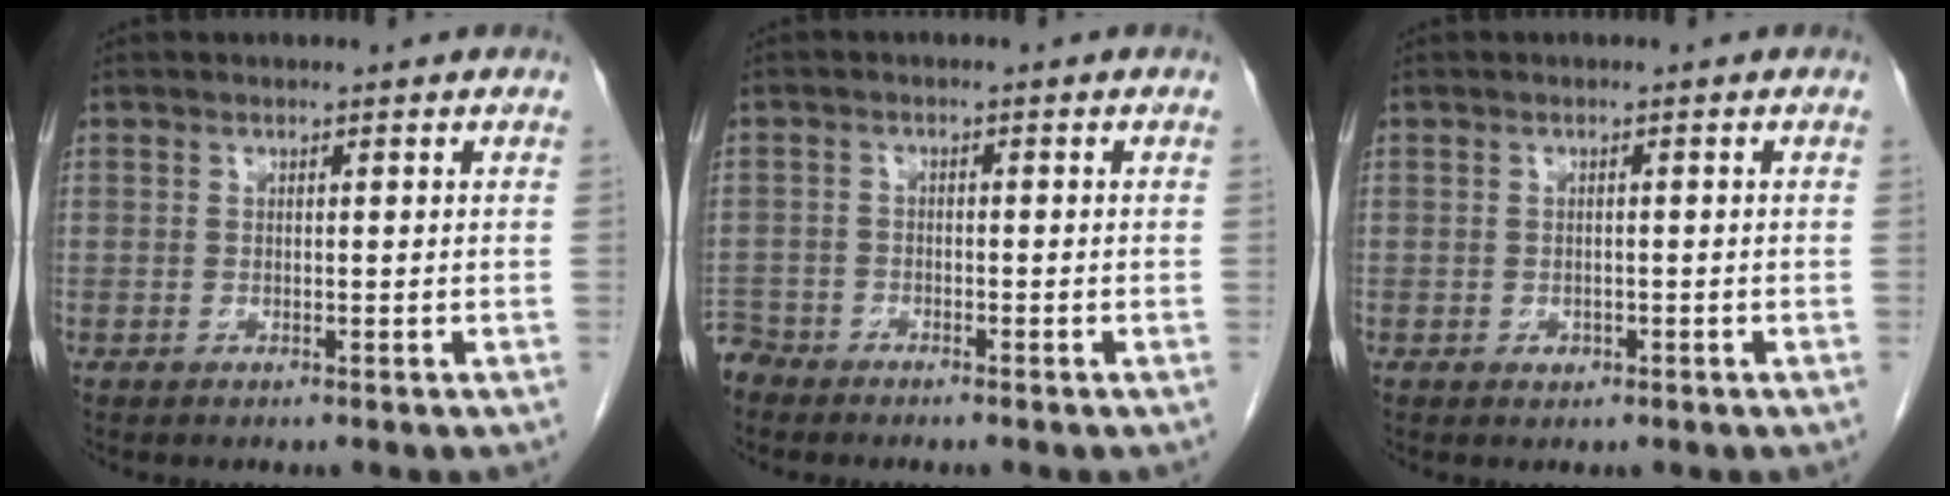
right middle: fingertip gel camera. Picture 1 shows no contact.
{"total": 3.1, "force": [-3.0, 0.9, -0.4], "torque": [0.007, -0.003, -0.058]}
{"total": 0.9, "force": [-0.4, 0.8, 0.4], "torque": [-0.007, 0.003, -0.001]}